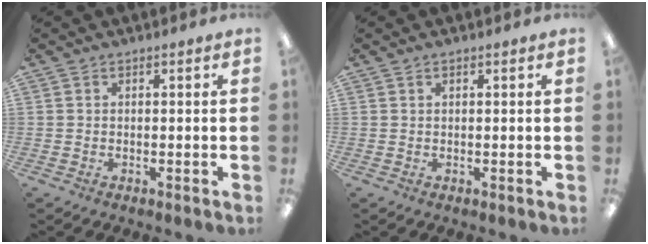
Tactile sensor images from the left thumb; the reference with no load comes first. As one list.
[{"total": 0.5, "force": [0.4, 0.2, 0.3], "torque": [-0.007, 0.003, 0.007]}]